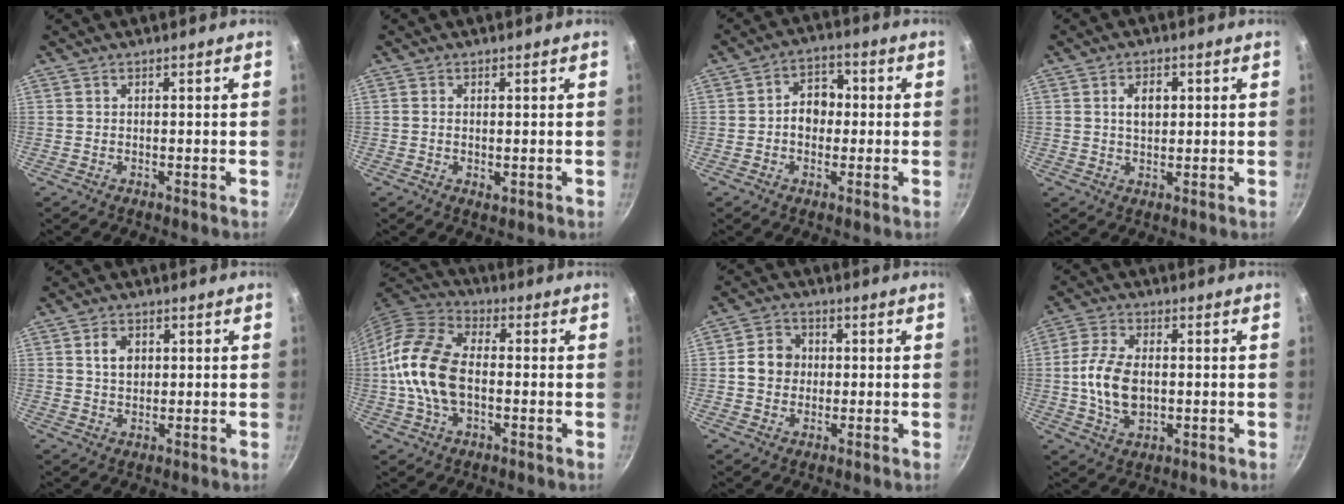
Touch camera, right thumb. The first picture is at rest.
{"total": 1.6, "force": [0.0, 0.8, 1.4], "torque": [-0.023, -0.004, 0.000]}
{"total": 6.6, "force": [-0.2, 5.3, 4.0], "torque": [-0.017, 0.020, -0.011]}
{"total": 4.3, "force": [0.9, 2.8, 3.1], "torque": [-0.037, 0.001, 0.016]}
{"total": 4.1, "force": [1.1, 3.0, 2.6], "torque": [-0.031, -0.002, 0.020]}
{"total": 15.2, "force": [-1.0, 9.2, 12.0], "torque": [-0.223, 0.029, -0.034]}
{"total": 6.4, "force": [0.2, 5.7, 3.0], "torque": [-0.025, 0.010, -0.008]}
{"total": 10.3, "force": [-0.3, 6.3, 8.1], "torque": [-0.150, 0.007, -0.008]}